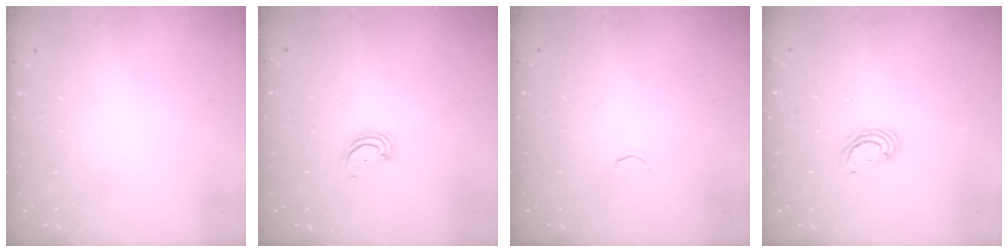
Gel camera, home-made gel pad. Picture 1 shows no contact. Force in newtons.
{"total": 2.9, "press": 2.9, "slide": 0.3}
{"total": 1.7, "press": 1.6, "slide": 0.5}
{"total": 3.8, "press": 3.8, "slide": 0.3}